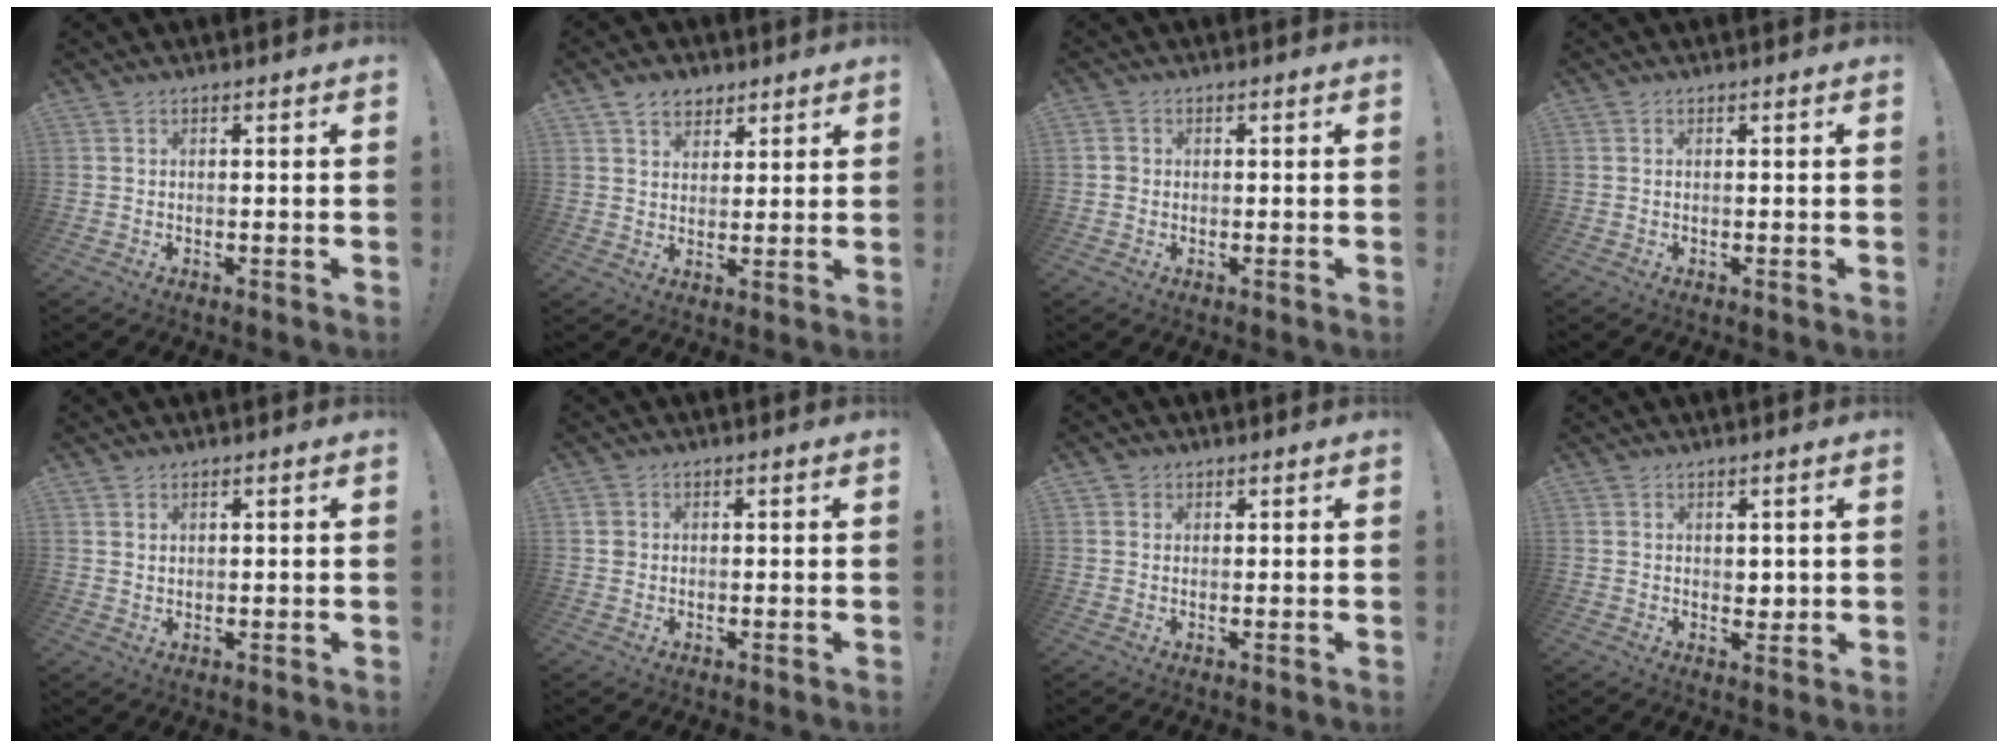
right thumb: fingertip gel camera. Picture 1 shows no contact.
{"total": 6.6, "force": [4.2, 4.8, 1.8], "torque": [-0.026, -0.018, 0.080]}
{"total": 2.1, "force": [0.1, 2.0, 0.6], "torque": [-0.006, 0.004, 0.001]}
{"total": 0.0}
{"total": 1.6, "force": [1.3, 0.8, 0.4], "torque": [0.007, -0.009, 0.021]}
{"total": 1.9, "force": [0.1, 1.8, 0.6], "torque": [-0.006, 0.003, 0.002]}
{"total": 1.9, "force": [1.0, 1.5, 0.3], "torque": [-0.004, -0.002, 0.018]}
{"total": 2.6, "force": [1.0, 2.2, 0.7], "torque": [0.014, -0.013, 0.013]}